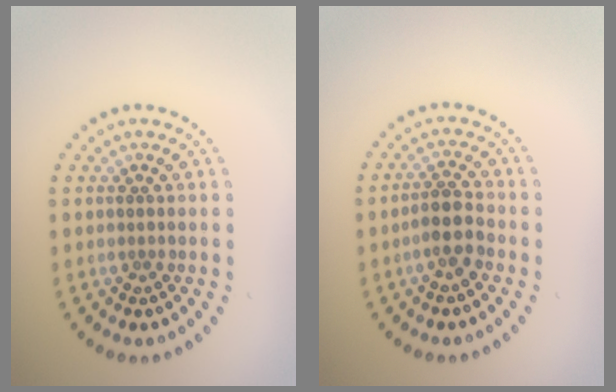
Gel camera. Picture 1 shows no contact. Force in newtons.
{"total": 2.7, "press": 2.5, "slide": 1.1}